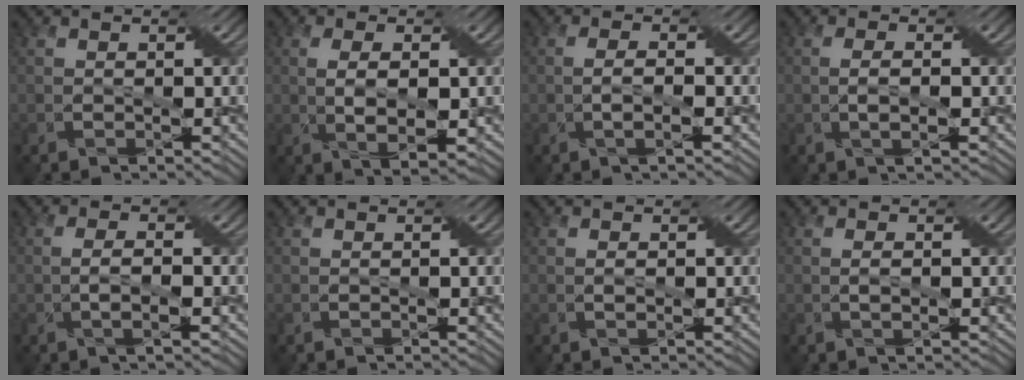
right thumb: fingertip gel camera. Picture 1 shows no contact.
{"total": 5.0, "force": [-0.1, 1.9, 4.6], "torque": [-0.096, -0.002, 0.003]}
{"total": 2.1, "force": [-0.5, 0.4, 2.0], "torque": [-0.044, 0.004, -0.010]}
{"total": 2.2, "force": [-0.4, 0.6, 2.1], "torque": [-0.045, 0.004, -0.006]}
{"total": 2.4, "force": [-0.5, 0.5, 2.3], "torque": [-0.051, 0.003, -0.010]}
{"total": 0.0}
{"total": 0.7, "force": [0.1, 0.3, 0.6], "torque": [-0.015, 0.000, 0.002]}
{"total": 1.2, "force": [0.0, 0.4, 1.1], "torque": [-0.024, 0.002, 0.001]}